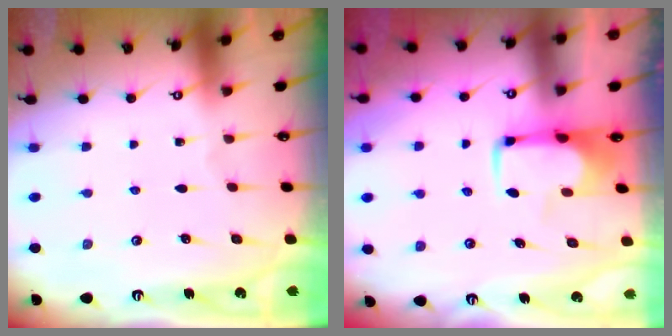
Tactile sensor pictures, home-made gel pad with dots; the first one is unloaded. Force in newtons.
{"total": 1.8, "press": 1.7, "slide": 0.5}